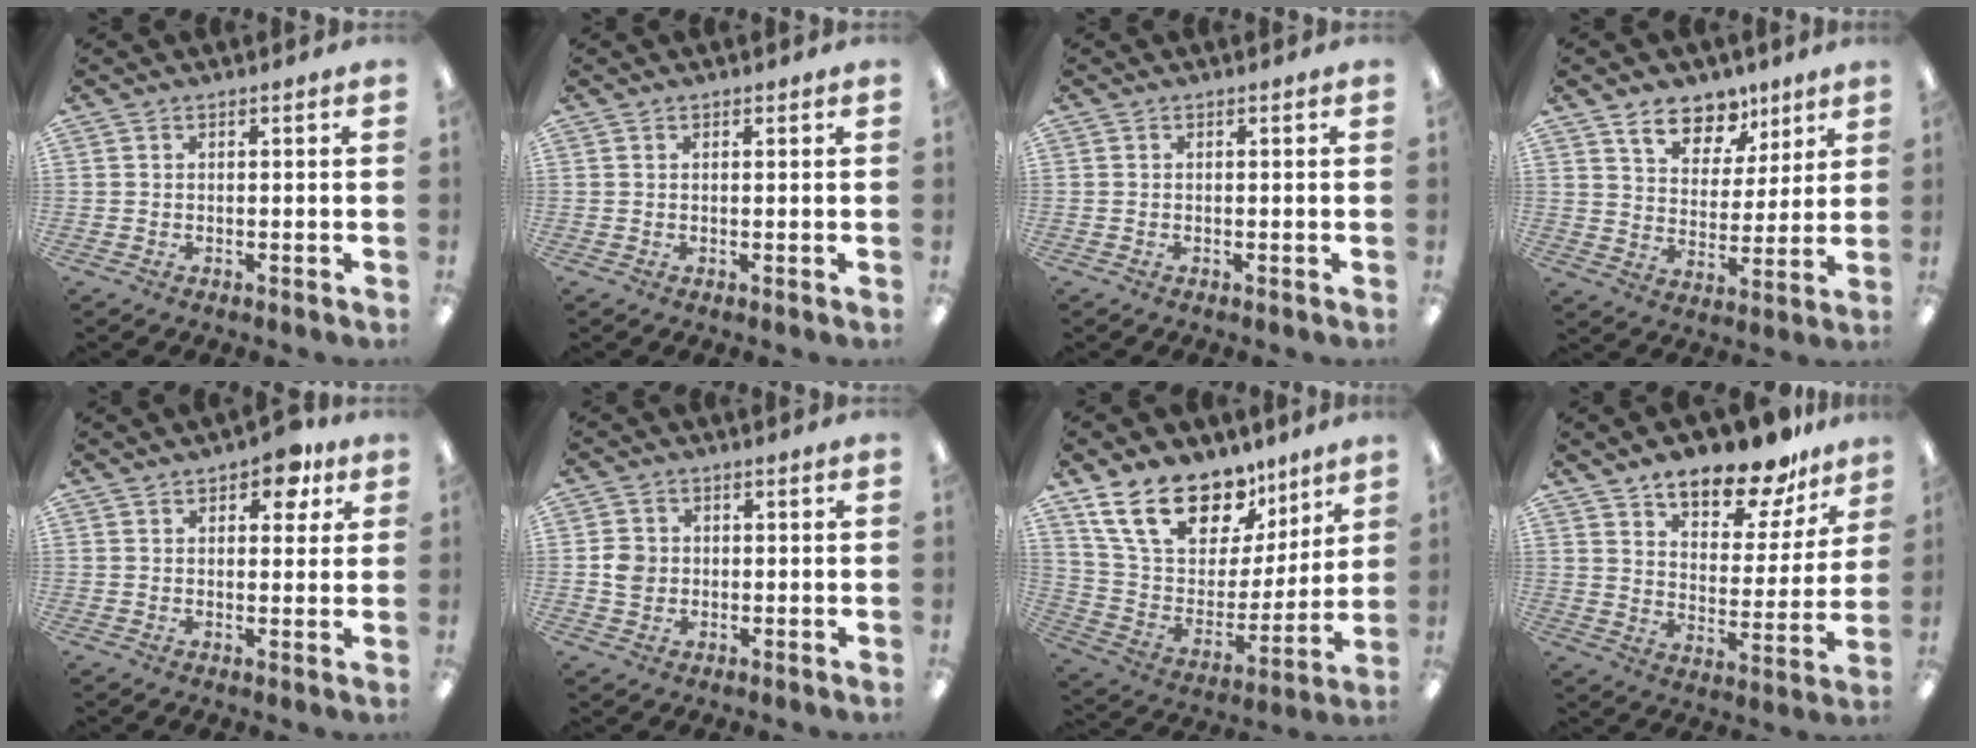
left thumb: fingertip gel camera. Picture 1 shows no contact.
{"total": 0.5, "force": [0.4, 0.3, 0.1], "torque": [0.005, -0.001, 0.005]}
{"total": 0.0}
{"total": 11.1, "force": [8.1, 6.5, 3.9], "torque": [-0.063, -0.043, 0.151]}
{"total": 6.2, "force": [3.6, 3.3, 3.7], "torque": [-0.041, -0.007, 0.059]}
{"total": 4.2, "force": [-0.2, 3.8, 1.6], "torque": [-0.015, 0.002, -0.006]}
{"total": 20.8, "force": [14.1, 11.5, 10.1], "torque": [-0.182, -0.080, 0.258]}
{"total": 14.9, "force": [12.9, 5.1, 5.4], "torque": [-0.084, -0.095, 0.226]}